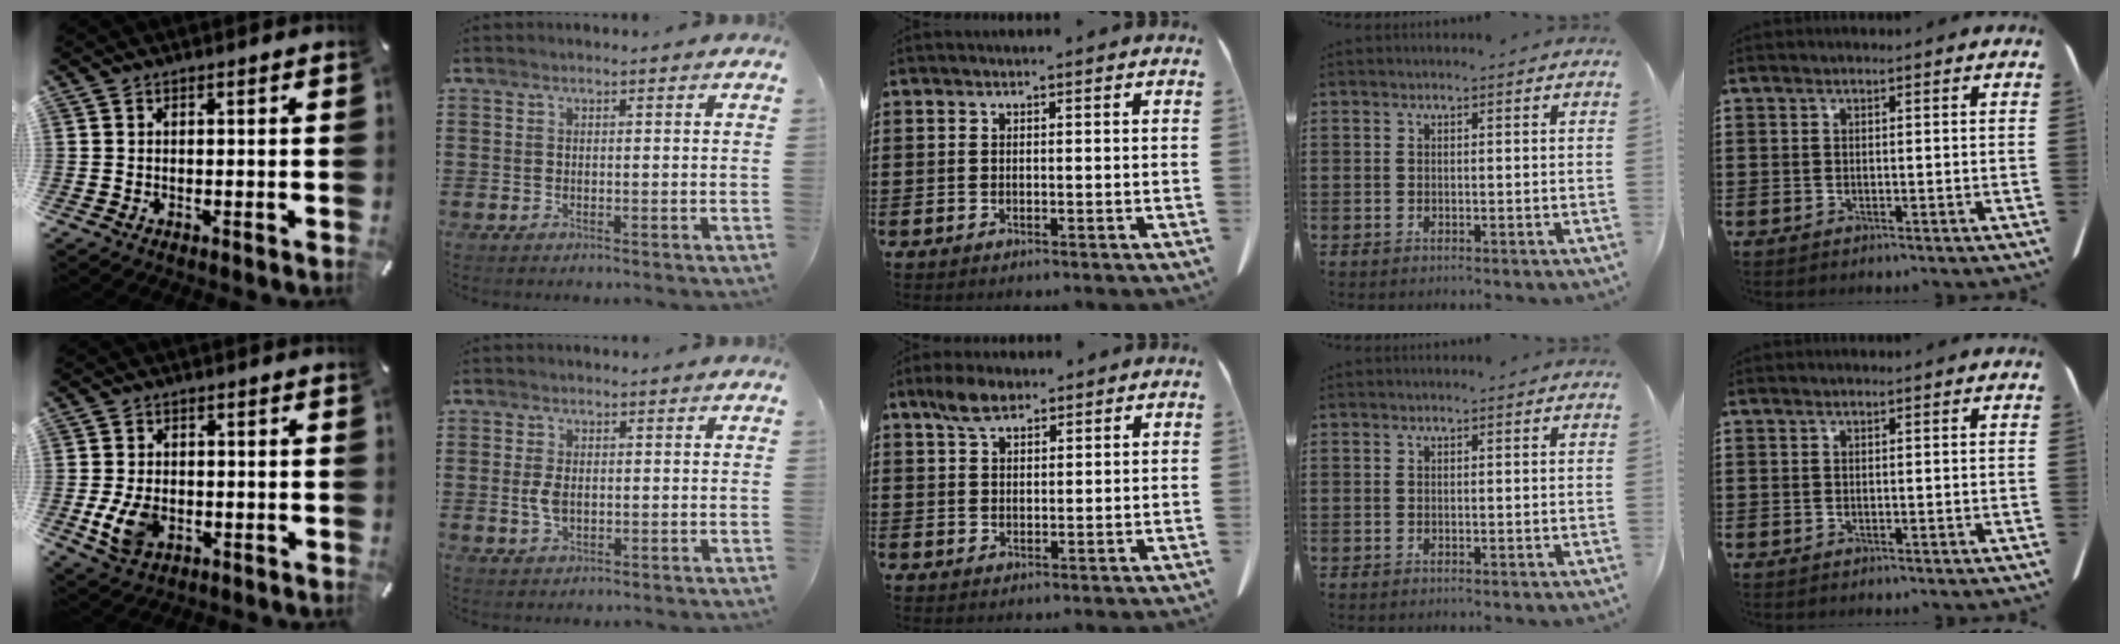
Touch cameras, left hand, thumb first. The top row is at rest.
{"thumb": {"total": 7.8, "force": [-2.0, 5.5, 5.2], "torque": [-0.113, 0.001, -0.036]}, "index": {"total": 3.1, "force": [0.0, 1.7, 2.6], "torque": [-0.066, -0.002, -0.004]}, "middle": {"total": 4.4, "force": [3.1, 2.1, 2.4], "torque": [-0.048, 0.004, 0.058]}}